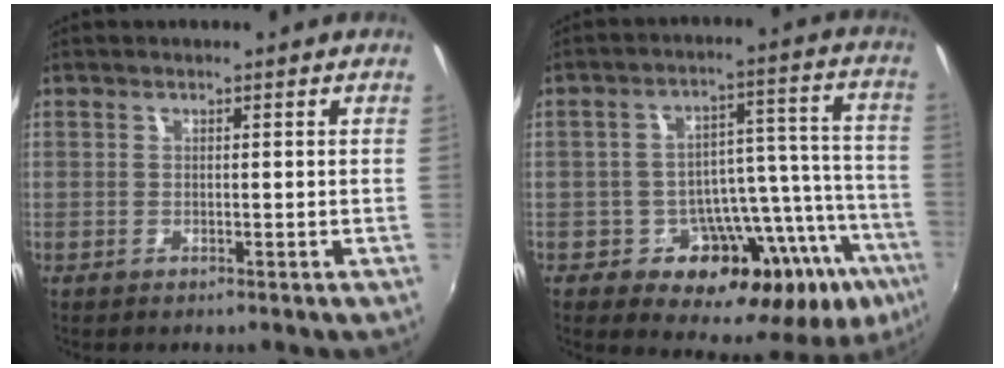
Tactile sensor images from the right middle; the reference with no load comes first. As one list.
[{"total": 20.3, "force": [-10.1, 12.3, 12.5], "torque": [-0.173, 0.021, -0.123]}]